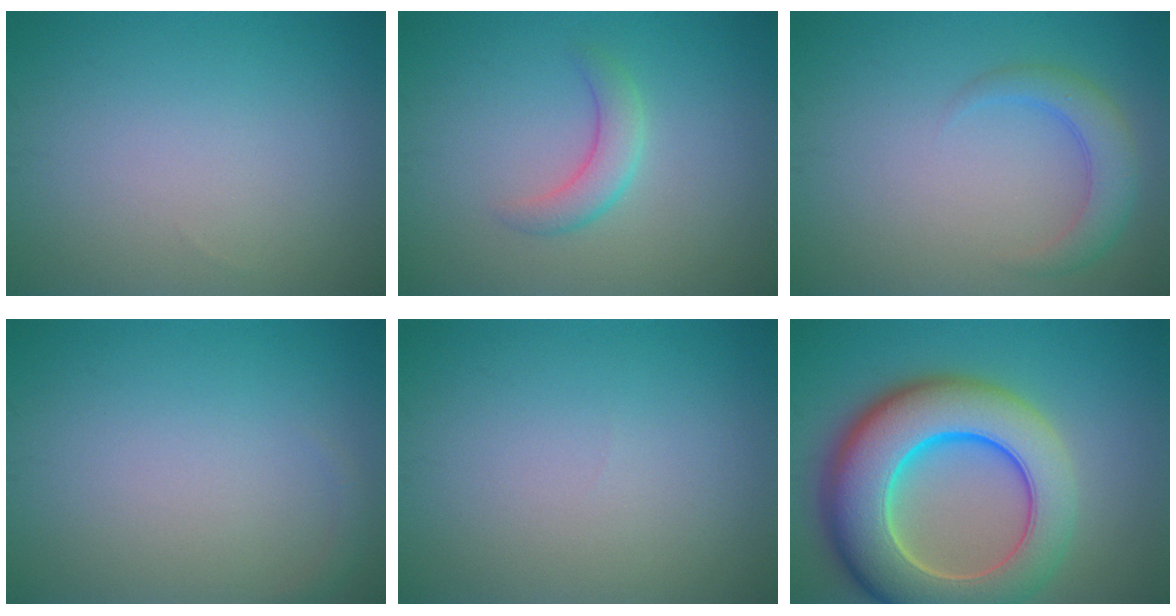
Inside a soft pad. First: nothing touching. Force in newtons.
{"total": 2.4, "press": 2.4, "slide": 0.1}
{"total": 3.0, "press": 3.0, "slide": 0.1}
{"total": 0.6, "press": 0.6, "slide": 0.1}
{"total": 0.0}
{"total": 12.8, "press": 12.8, "slide": 0.5}